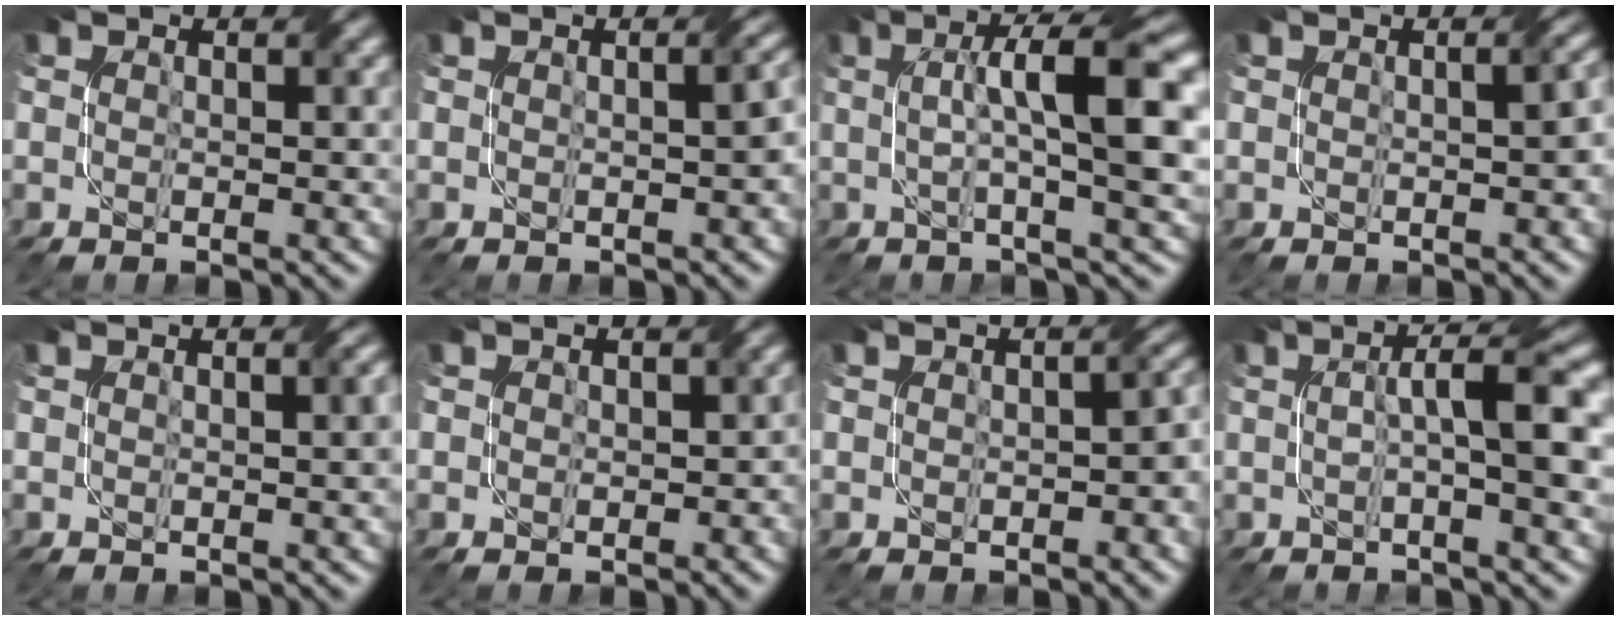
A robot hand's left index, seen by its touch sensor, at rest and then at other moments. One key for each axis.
{"total": 2.7, "fx": 0.0, "fy": 1.0, "fz": 2.5, "tx": -0.016, "ty": 0.012, "tz": 0.001}
{"total": 8.9, "fx": 1.6, "fy": 1.6, "fz": 8.6, "tx": -0.116, "ty": 0.019, "tz": 0.021}
{"total": 2.5, "fx": 0.1, "fy": 0.8, "fz": 2.4, "tx": -0.020, "ty": 0.009, "tz": 0.002}
{"total": 2.3, "fx": 0.3, "fy": 0.8, "fz": 2.1, "tx": -0.017, "ty": 0.006, "tz": 0.003}
{"total": 1.7, "fx": -0.1, "fy": 1.4, "fz": 0.9, "tx": -0.006, "ty": -0.006, "tz": -0.002}
{"total": 3.1, "fx": -0.6, "fy": 1.5, "fz": 2.7, "tx": -0.027, "ty": 0.000, "tz": -0.003}
{"total": 6.0, "fx": 0.6, "fy": 1.0, "fz": 5.9, "tx": -0.087, "ty": 0.018, "tz": 0.005}